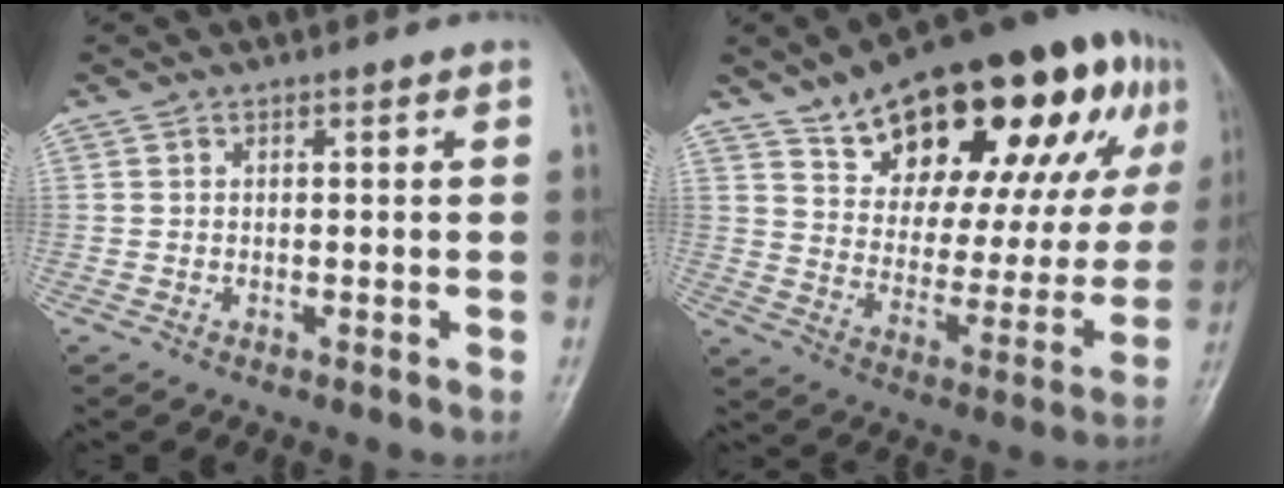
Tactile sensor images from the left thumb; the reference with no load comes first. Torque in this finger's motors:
{"motor_torque": [1.89, 2.03, 1.52, -1.25, 0.41]}